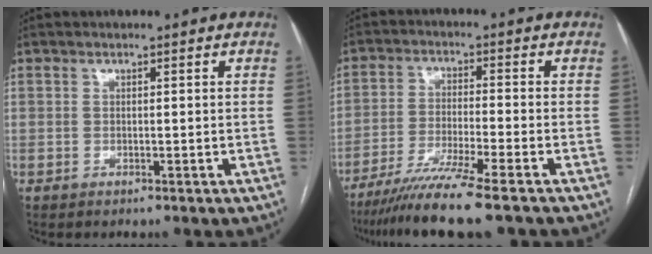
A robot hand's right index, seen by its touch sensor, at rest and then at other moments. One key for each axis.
{"total": 10.3, "fx": -8.0, "fy": -1.2, "fz": 6.4, "tx": -0.109, "ty": -0.032, "tz": -0.135}